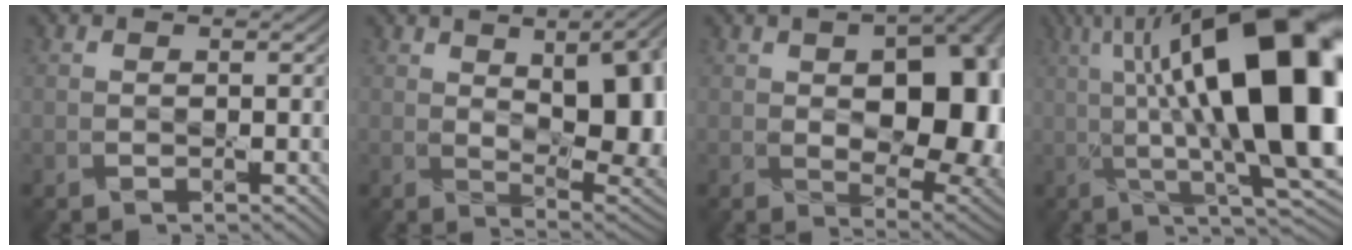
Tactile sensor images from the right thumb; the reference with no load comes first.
{"total": 15.7, "force": [2.3, 7.1, 13.8], "torque": [-0.173, 0.014, 0.046]}
{"total": 16.5, "force": [0.5, 9.6, 13.4], "torque": [-0.156, -0.019, 0.035]}
{"total": 22.1, "force": [3.3, 7.3, 20.7], "torque": [-0.310, 0.036, 0.048]}